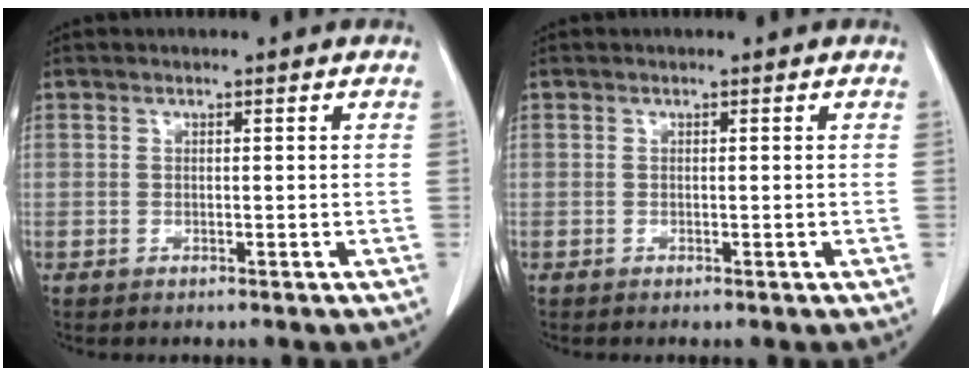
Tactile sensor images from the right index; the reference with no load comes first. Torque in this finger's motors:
{"motor_torque": [0.07, -0.02, -0.04, -0.01]}